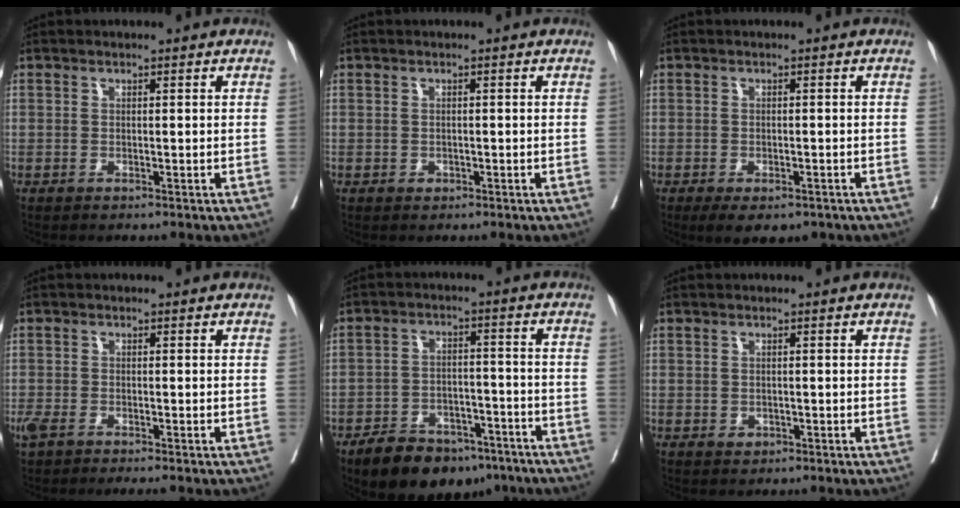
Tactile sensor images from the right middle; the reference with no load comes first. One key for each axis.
{"total": 0.8, "fx": -0.3, "fy": 0.7, "fz": 0.3, "tx": -0.004, "ty": 0.002, "tz": -0.003}
{"total": 6.1, "fx": -4.1, "fy": 2.8, "fz": 3.4, "tx": -0.038, "ty": -0.004, "tz": -0.057}
{"total": 4.4, "fx": -3.1, "fy": 1.3, "fz": 2.7, "tx": -0.054, "ty": -0.009, "tz": -0.053}
{"total": 13.2, "fx": -10.0, "fy": 6.3, "fz": 5.8, "tx": -0.080, "ty": 0.011, "tz": -0.154}
{"total": 1.2, "fx": -0.4, "fy": 1.0, "fz": 0.5, "tx": -0.007, "ty": 0.003, "tz": -0.002}